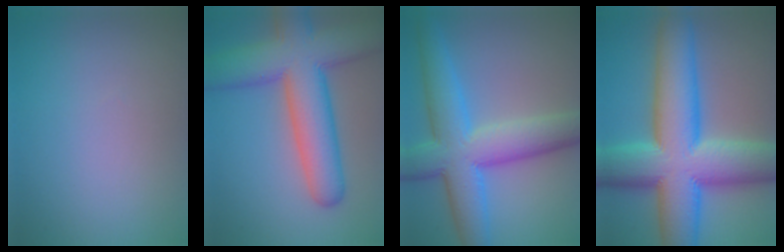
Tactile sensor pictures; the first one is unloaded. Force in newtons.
{"total": 10.7, "press": 10.7, "slide": 0.6}
{"total": 9.6, "press": 9.6, "slide": 0.2}
{"total": 14.9, "press": 14.9, "slide": 0.5}